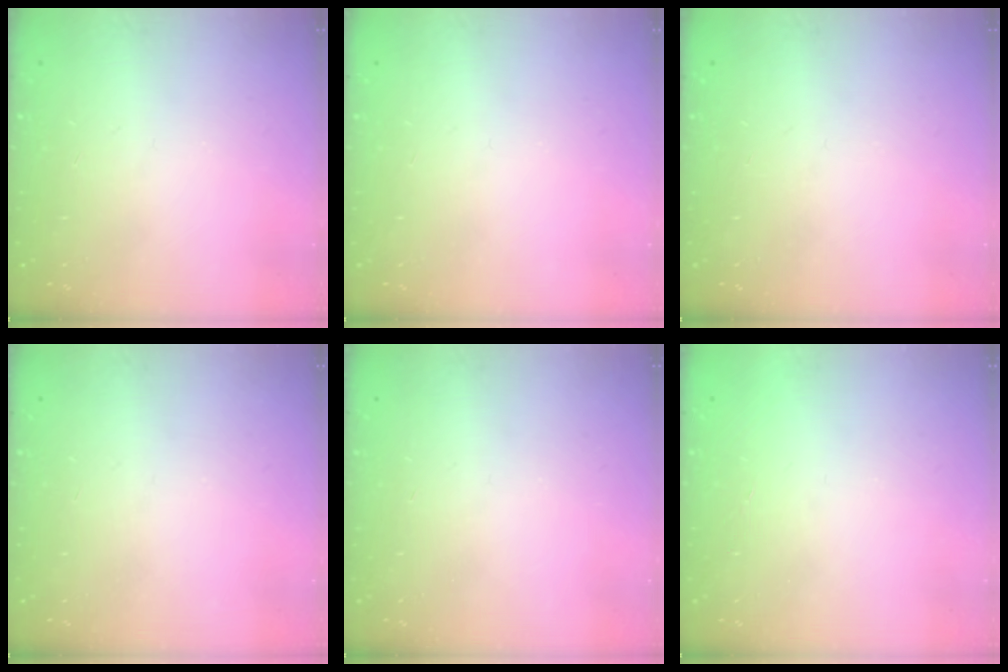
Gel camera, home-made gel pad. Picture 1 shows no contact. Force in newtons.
{"total": 0.0}
{"total": 0.0}
{"total": 0.0}
{"total": 0.0}
{"total": 1.6, "press": 1.5, "slide": 0.1}